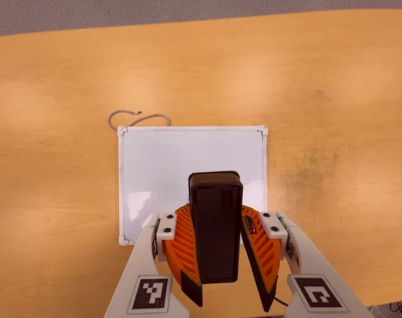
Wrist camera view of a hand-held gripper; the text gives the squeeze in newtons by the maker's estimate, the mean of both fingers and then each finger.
{"total": 8.8, "left": 9.3, "right": 8.3}